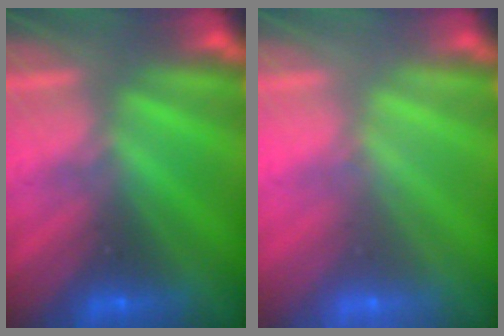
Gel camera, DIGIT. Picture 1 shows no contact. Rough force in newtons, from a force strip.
{"total": 1.6}